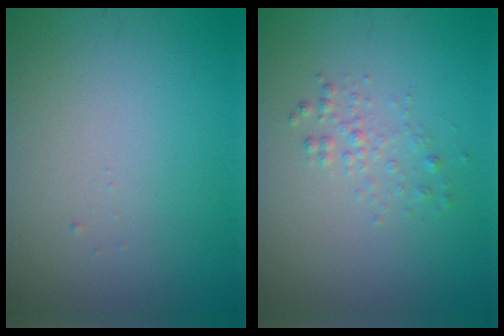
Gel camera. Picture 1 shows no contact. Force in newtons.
{"total": 1.3, "press": 1.3, "slide": 0.1}